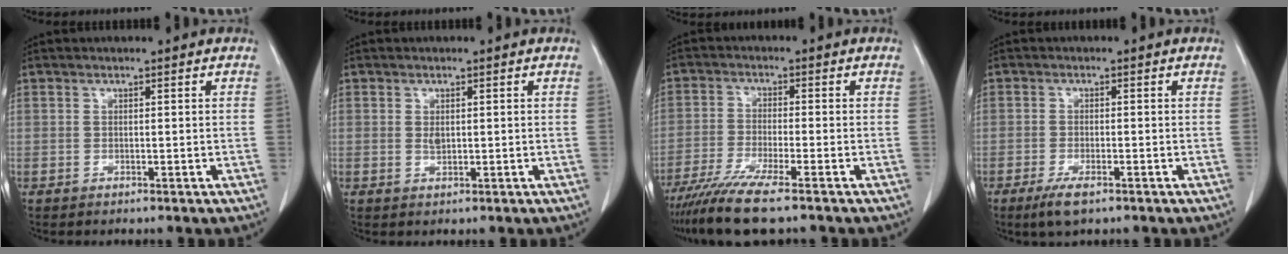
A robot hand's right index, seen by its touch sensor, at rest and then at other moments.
{"total": 1.2, "force": [0.3, 0.7, 0.9], "torque": [-0.017, -0.004, 0.008]}
{"total": 8.6, "force": [-6.6, -0.2, 5.5], "torque": [-0.096, -0.025, -0.115]}
{"total": 3.7, "force": [-2.3, 0.9, 2.7], "torque": [-0.054, -0.005, -0.036]}